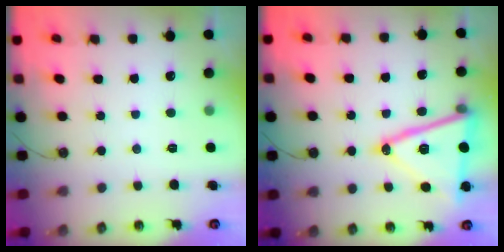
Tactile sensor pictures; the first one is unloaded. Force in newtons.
{"total": 18.9, "press": 18.5, "slide": 3.5}